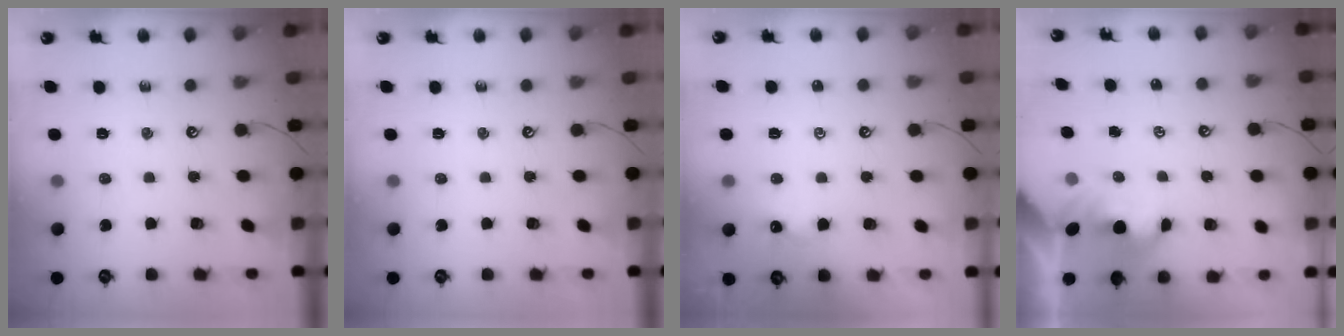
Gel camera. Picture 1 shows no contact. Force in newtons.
{"total": 0.0}
{"total": 1.9, "press": 1.8, "slide": 0.5}
{"total": 1.9, "press": 1.9, "slide": 0.2}